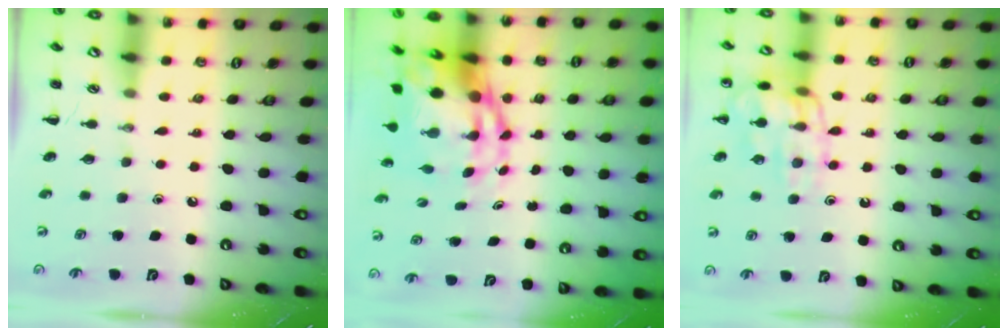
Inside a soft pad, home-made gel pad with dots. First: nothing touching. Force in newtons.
{"total": 9.7, "press": 9.2, "slide": 2.9}
{"total": 14.5, "press": 14.5, "slide": 0.5}